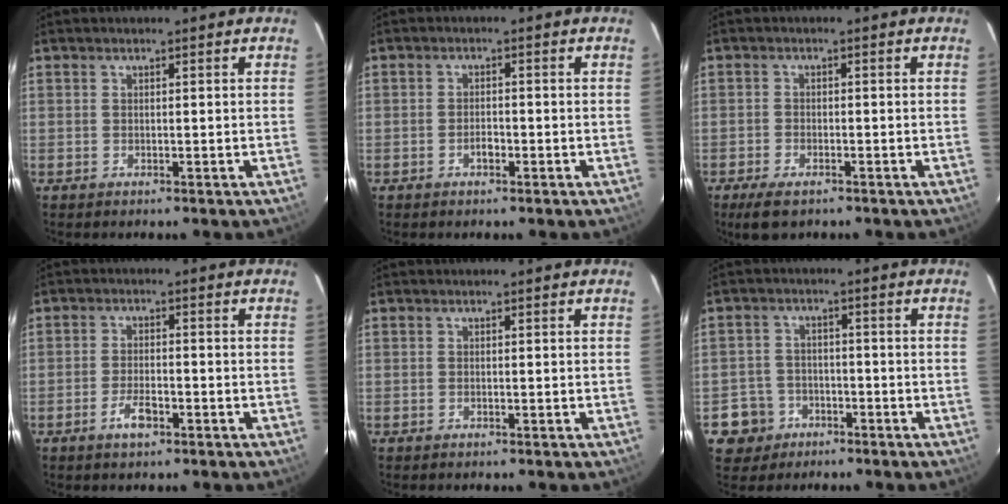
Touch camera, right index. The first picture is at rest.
{"total": 1.9, "force": [-1.0, 1.1, 1.2], "torque": [-0.023, 0.004, -0.018]}
{"total": 4.7, "force": [-3.3, 1.9, 2.7], "torque": [-0.071, -0.013, -0.060]}
{"total": 4.0, "force": [-2.3, 1.6, 2.9], "torque": [-0.061, -0.001, -0.041]}
{"total": 0.0}
{"total": 6.4, "force": [-3.1, 5.5, 0.5], "torque": [-0.026, 0.022, -0.050]}